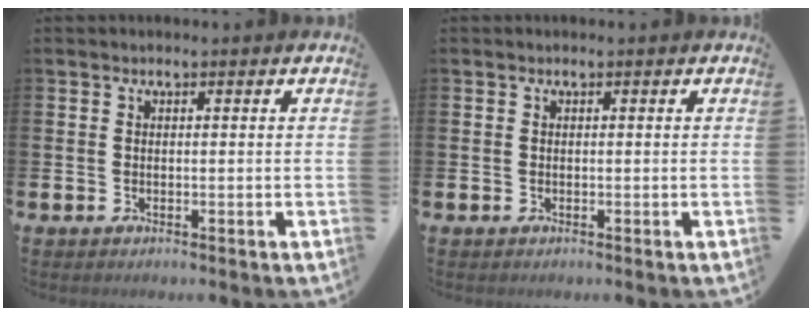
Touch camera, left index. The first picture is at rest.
{"total": 0.0}